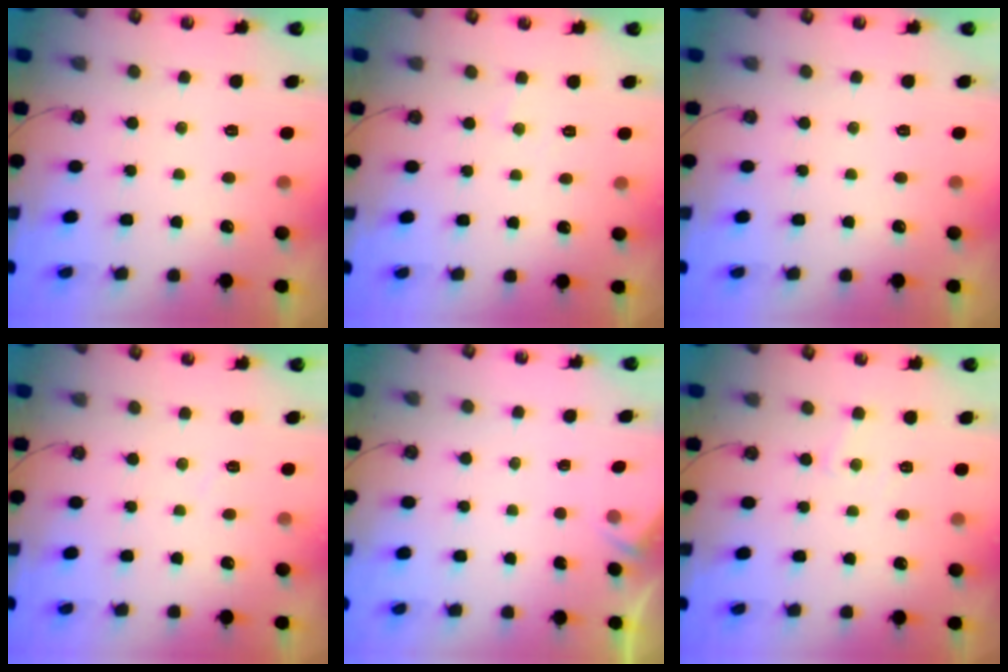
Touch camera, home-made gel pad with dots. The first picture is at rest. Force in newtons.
{"total": 3.3, "press": 3.3, "slide": 0.5}
{"total": 0.0}
{"total": 3.8, "press": 3.8, "slide": 0.5}
{"total": 2.2, "press": 2.2, "slide": 0.4}
{"total": 4.2, "press": 4.2, "slide": 0.5}